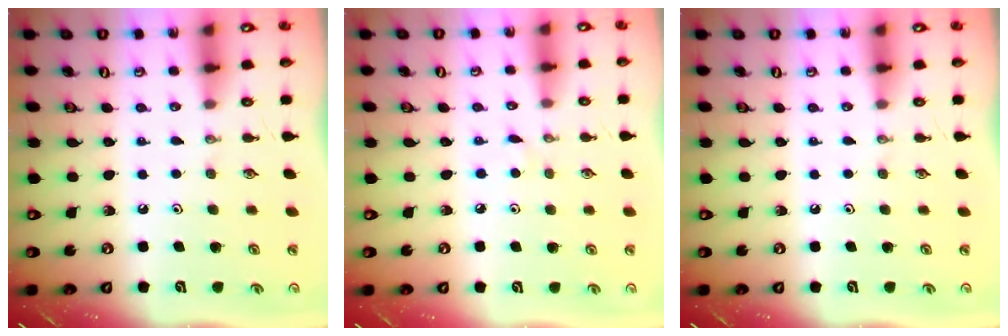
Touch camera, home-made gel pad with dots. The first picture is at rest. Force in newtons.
{"total": 2.1, "press": 2.1, "slide": 0.3}
{"total": 0.0}